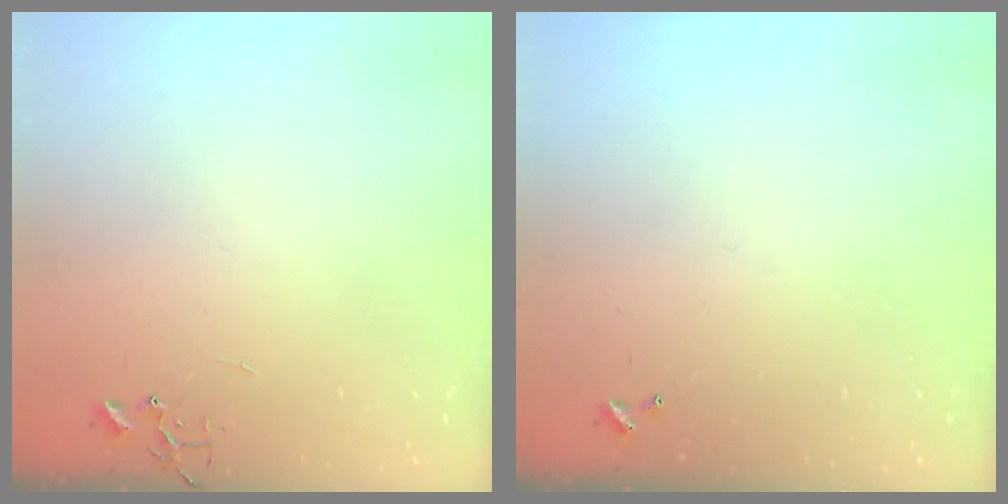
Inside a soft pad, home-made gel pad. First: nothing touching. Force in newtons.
{"total": 0.0}